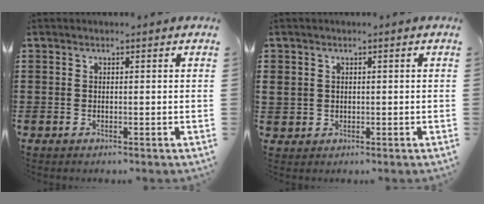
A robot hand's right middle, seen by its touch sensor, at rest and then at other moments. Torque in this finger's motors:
{"motor_torque": [1.52, 0.62, 0.08, 0.03]}